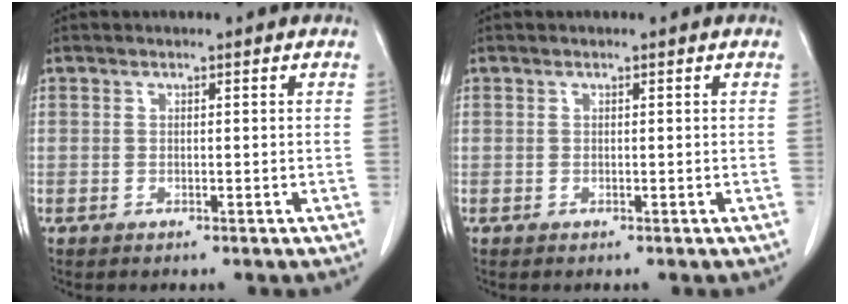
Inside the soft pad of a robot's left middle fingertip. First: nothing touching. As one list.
[{"total": 0.0}]